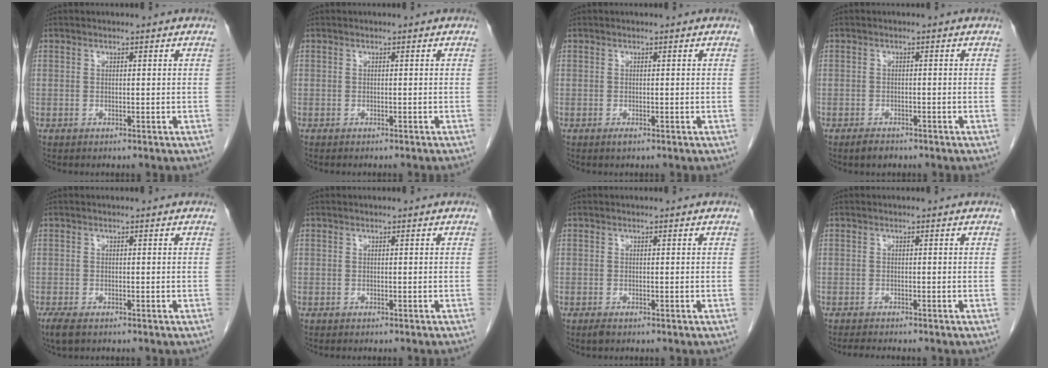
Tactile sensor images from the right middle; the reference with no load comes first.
{"total": 1.7, "force": [-1.5, -0.2, 0.7], "torque": [-0.007, 0.004, -0.018]}
{"total": 0.6, "force": [-0.4, 0.1, 0.4], "torque": [-0.008, -0.001, -0.005]}
{"total": 1.9, "force": [-1.5, 0.9, 0.8], "torque": [-0.020, -0.001, -0.019]}
{"total": 3.0, "force": [-2.0, 1.1, 1.9], "torque": [-0.045, -0.009, -0.031]}
{"total": 1.5, "force": [-1.3, -0.1, 0.6], "torque": [-0.007, 0.002, -0.015]}
{"total": 0.9, "force": [-0.6, 0.3, 0.6], "torque": [-0.013, -0.002, -0.008]}
{"total": 3.1, "force": [-2.7, 0.3, 1.4], "torque": [-0.023, -0.007, -0.039]}